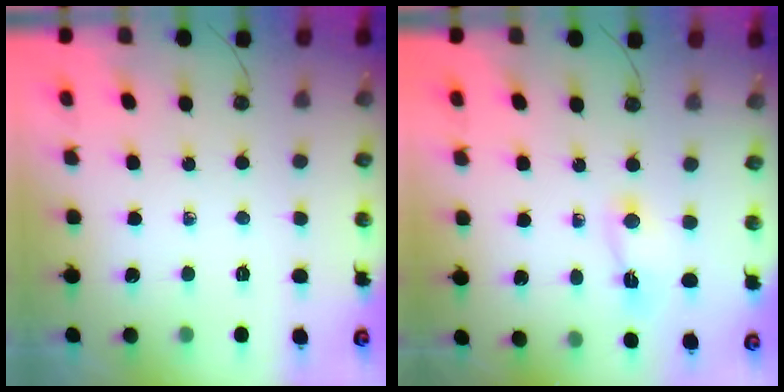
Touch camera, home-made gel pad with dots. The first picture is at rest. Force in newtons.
{"total": 2.1, "press": 2.1, "slide": 0.3}